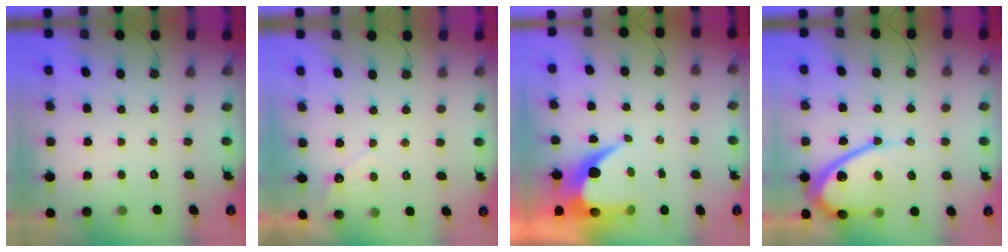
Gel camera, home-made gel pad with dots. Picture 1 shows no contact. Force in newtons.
{"total": 3.1, "press": 3.1, "slide": 0.1}
{"total": 9.1, "press": 9.1, "slide": 0.9}
{"total": 13.5, "press": 13.4, "slide": 1.1}